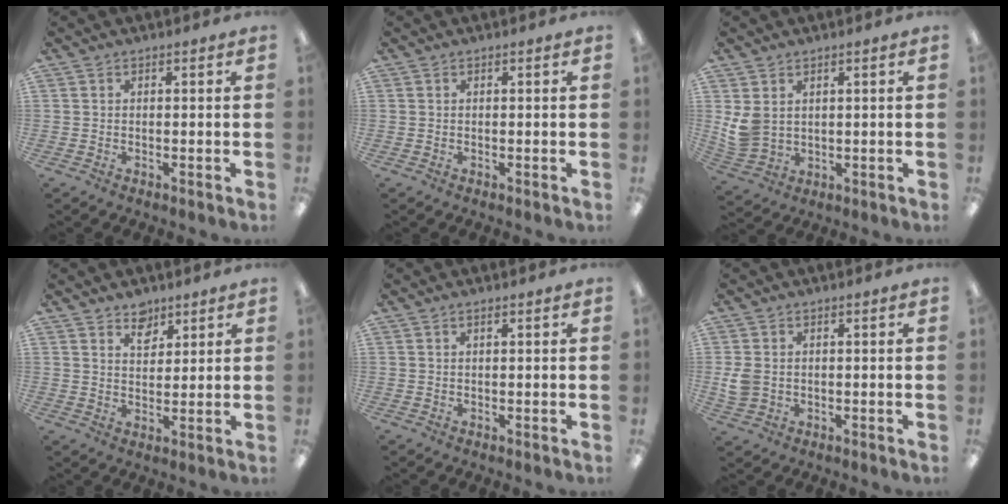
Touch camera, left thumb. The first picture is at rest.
{"total": 0.0}
{"total": 5.7, "force": [2.3, 4.3, 2.9], "torque": [-0.066, -0.002, 0.049]}
{"total": 5.2, "force": [4.0, 2.9, 1.4], "torque": [-0.008, -0.023, 0.070]}
{"total": 0.7, "force": [0.5, 0.1, 0.5], "torque": [-0.010, 0.002, 0.008]}
{"total": 4.2, "force": [0.4, 3.5, 2.2], "torque": [-0.048, 0.005, 0.009]}